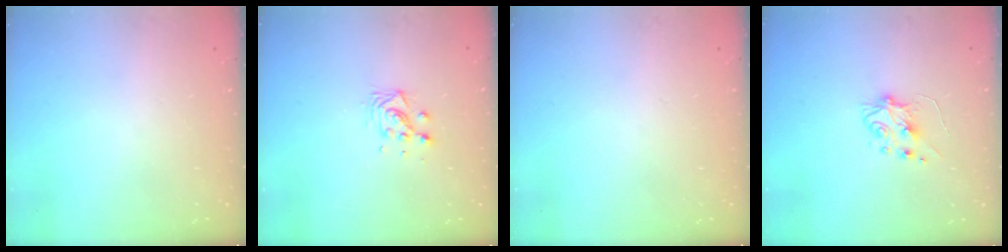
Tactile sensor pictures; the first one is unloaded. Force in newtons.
{"total": 6.1, "press": 6.1, "slide": 0.5}
{"total": 0.0}
{"total": 5.9, "press": 5.9, "slide": 0.9}